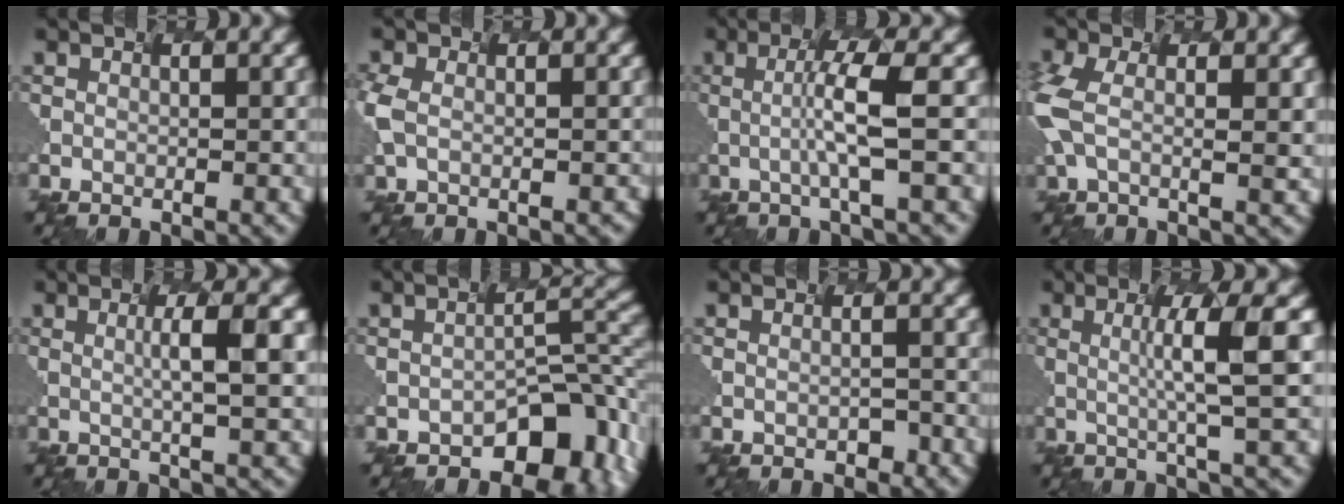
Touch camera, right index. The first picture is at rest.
{"total": 3.0, "force": [-1.0, 2.0, 2.0], "torque": [-0.060, -0.004, -0.004]}
{"total": 3.8, "force": [-0.7, 0.1, 3.8], "torque": [-0.079, 0.001, -0.003]}
{"total": 4.6, "force": [-0.3, 2.0, 4.1], "torque": [-0.116, 0.003, 0.000]}
{"total": 2.9, "force": [0.0, 0.1, 2.9], "torque": [-0.051, 0.006, 0.009]}
{"total": 7.3, "force": [-4.6, 3.6, 4.4], "torque": [-0.045, -0.004, -0.053]}
{"total": 0.9, "force": [-0.9, 0.0, 0.0], "torque": [-0.010, -0.004, 0.000]}
{"total": 4.2, "force": [0.0, -0.2, 4.2], "torque": [-0.082, 0.006, 0.013]}